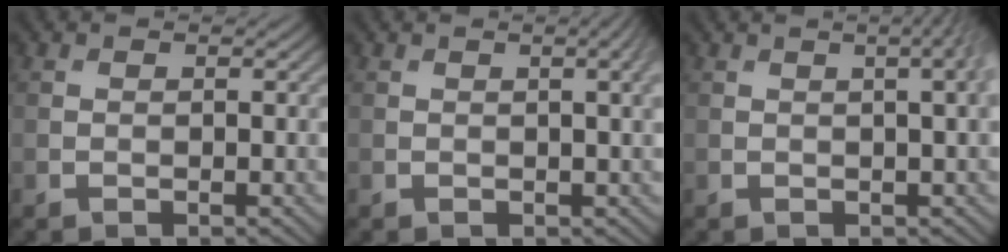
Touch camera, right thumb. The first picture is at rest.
{"total": 2.8, "force": [0.8, 0.5, 2.6], "torque": [-0.032, 0.008, 0.010]}
{"total": 4.1, "force": [1.1, 1.0, 3.8], "torque": [-0.047, 0.019, 0.004]}